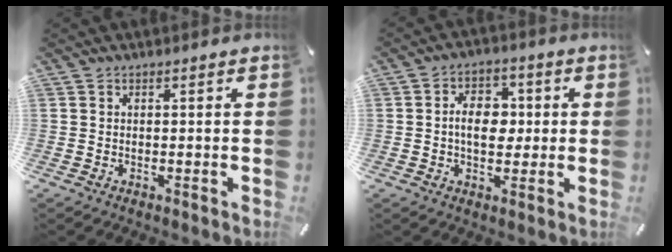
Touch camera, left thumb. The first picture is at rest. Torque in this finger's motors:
{"motor_torque": [-0.44, 0.82, 0.48, -0.25, 0.07]}